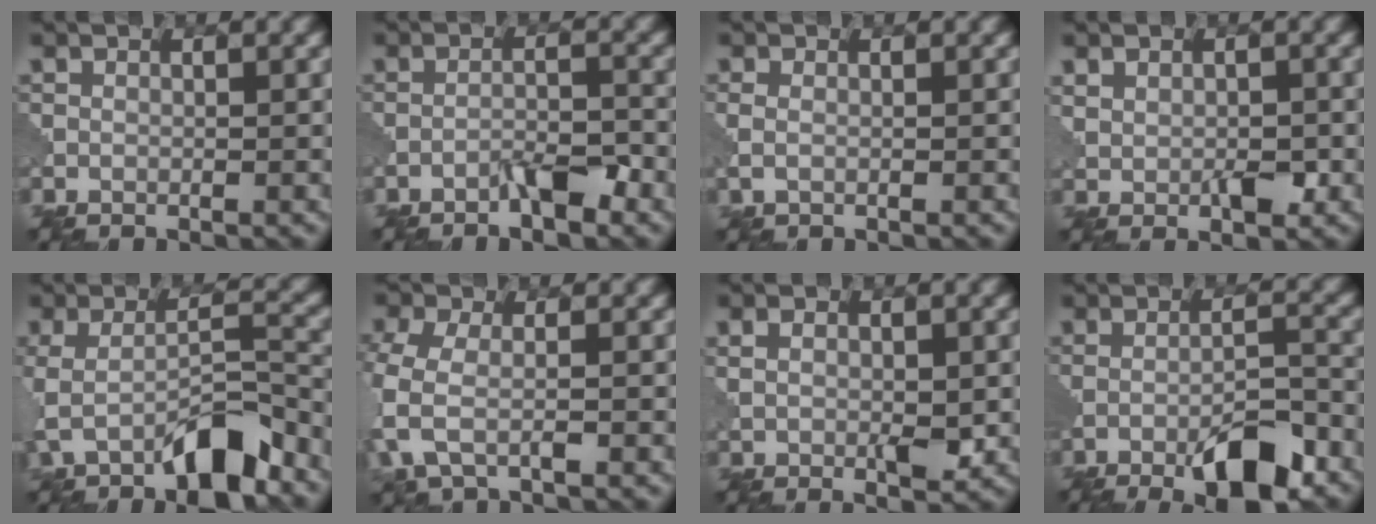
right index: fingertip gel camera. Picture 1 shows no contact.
{"total": 2.9, "force": [-2.0, 0.6, 2.0], "torque": [-0.037, 0.008, -0.039]}
{"total": 1.1, "force": [0.0, 0.7, 0.9], "torque": [-0.023, -0.003, 0.000]}
{"total": 3.1, "force": [0.1, 1.9, 2.4], "torque": [-0.042, -0.001, 0.002]}
{"total": 6.5, "force": [-2.7, 1.9, 5.7], "torque": [-0.104, -0.005, -0.051]}
{"total": 4.9, "force": [-1.7, 2.4, 3.9], "torque": [-0.106, -0.001, -0.042]}
{"total": 3.6, "force": [0.0, 1.8, 3.1], "torque": [-0.057, 0.000, 0.004]}
{"total": 7.4, "force": [-4.1, 1.8, 5.9], "torque": [-0.096, 0.002, -0.061]}